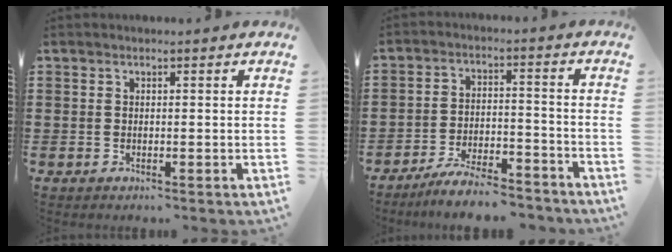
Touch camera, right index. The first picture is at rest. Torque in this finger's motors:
{"motor_torque": [2.14, 0.00, -0.20, -0.22]}